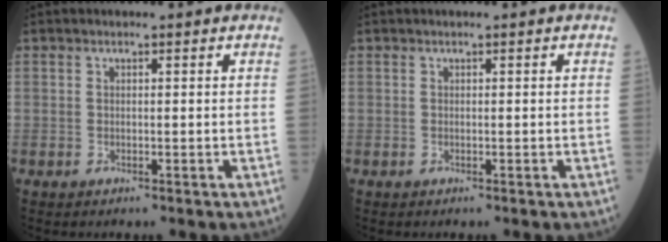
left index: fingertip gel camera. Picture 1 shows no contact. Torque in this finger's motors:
{"motor_torque": [0.25, -0.32, 0.00, 0.02]}